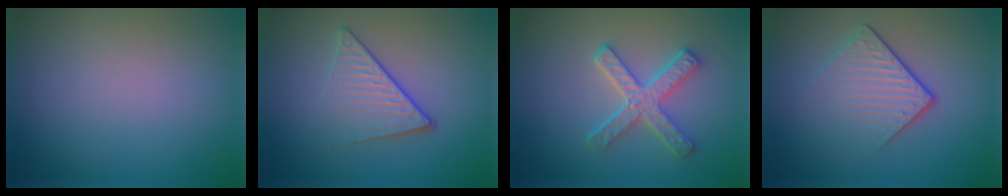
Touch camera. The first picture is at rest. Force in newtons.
{"total": 4.2, "press": 2.9, "slide": 3.0}
{"total": 3.7, "press": 3.2, "slide": 1.8}
{"total": 4.2, "press": 2.6, "slide": 3.3}